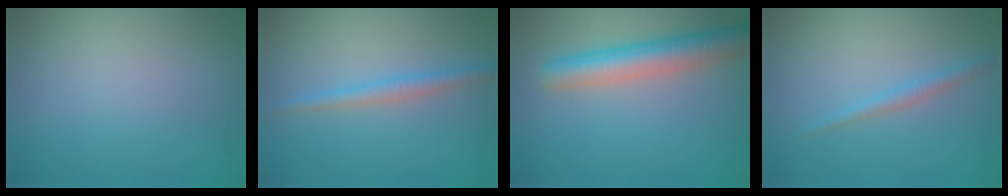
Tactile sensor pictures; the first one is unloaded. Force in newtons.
{"total": 1.9, "press": 1.9, "slide": 0.0}
{"total": 5.4, "press": 5.4, "slide": 0.3}
{"total": 1.2, "press": 1.2, "slide": 0.0}